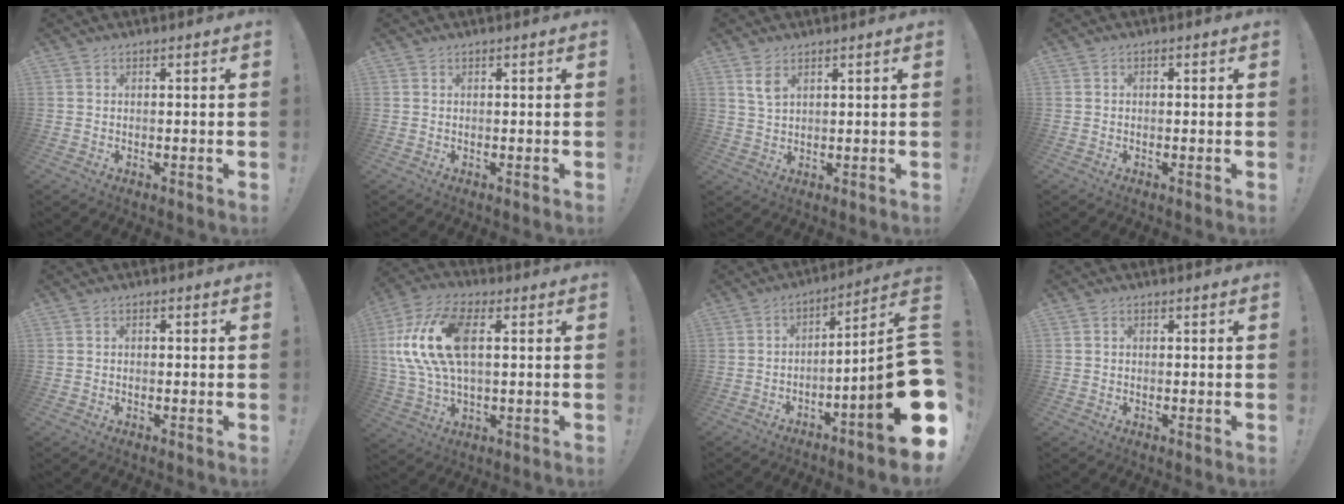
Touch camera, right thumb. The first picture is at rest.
{"total": 0.0}
{"total": 4.6, "force": [2.6, 2.6, 2.8], "torque": [-0.036, -0.014, 0.045]}
{"total": 0.8, "force": [-0.4, 0.5, 0.4], "torque": [-0.006, 0.003, -0.008]}
{"total": 1.1, "force": [-0.6, 0.7, 0.6], "torque": [-0.008, 0.004, -0.011]}
{"total": 18.5, "force": [3.7, 9.9, 15.2], "torque": [-0.308, 0.003, 0.064]}
{"total": 19.3, "force": [-5.5, 1.6, 18.4], "torque": [-0.270, 0.017, -0.093]}
{"total": 0.8, "force": [-0.1, 0.7, 0.4], "torque": [-0.008, 0.003, -0.001]}